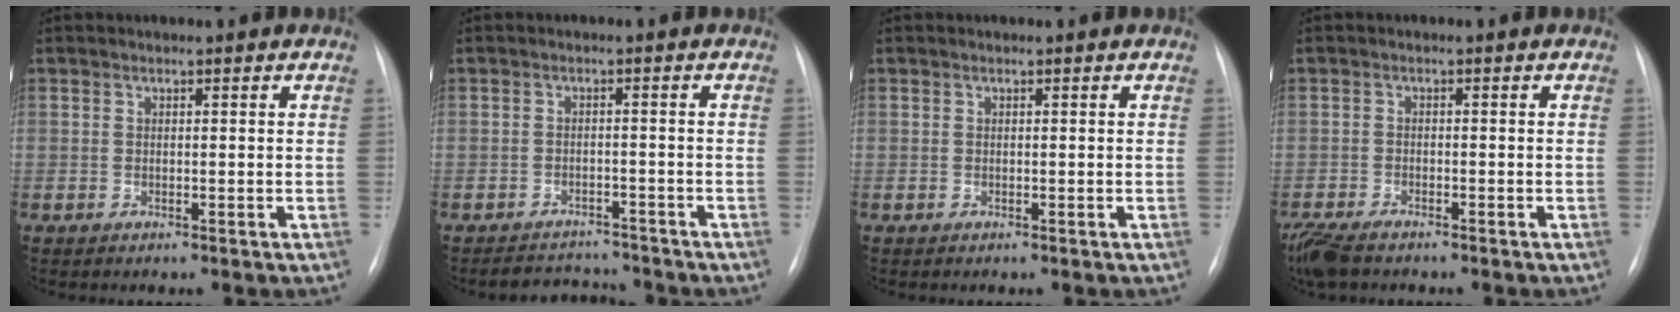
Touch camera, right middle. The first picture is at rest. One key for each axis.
{"total": 5.1, "fx": -4.9, "fy": 1.3, "fz": 0.0, "tx": 0.000, "ty": 0.008, "tz": -0.072}
{"total": 0.0}
{"total": 6.1, "fx": -4.8, "fy": 2.0, "fz": 3.1, "tx": -0.062, "ty": -0.015, "tz": -0.085}